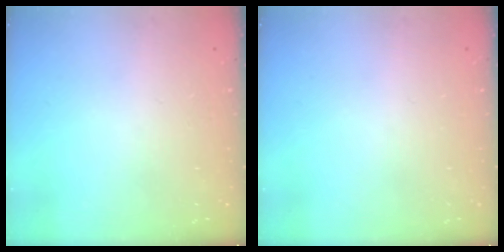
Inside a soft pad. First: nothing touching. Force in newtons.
{"total": 0.0}